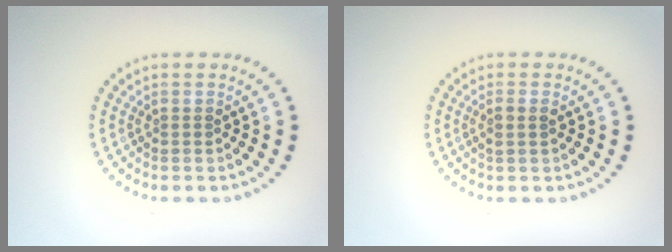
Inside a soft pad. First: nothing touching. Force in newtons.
{"total": 1.2, "press": 1.1, "slide": 0.4}